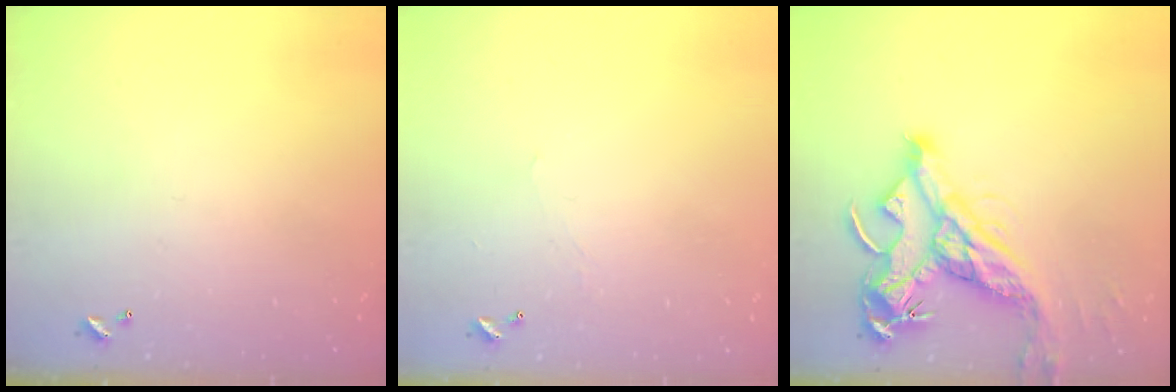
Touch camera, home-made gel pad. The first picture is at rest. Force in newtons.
{"total": 0.9, "press": 0.7, "slide": 0.4}
{"total": 14.7, "press": 14.5, "slide": 2.1}